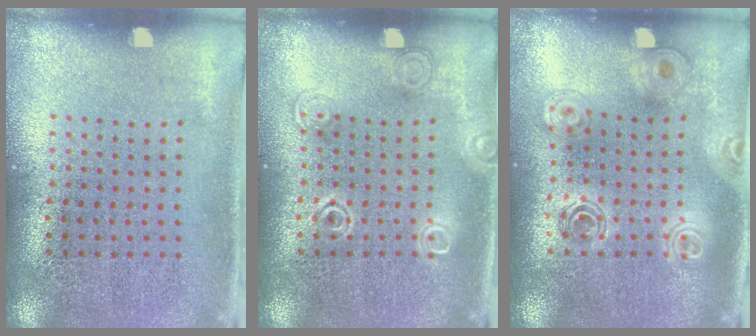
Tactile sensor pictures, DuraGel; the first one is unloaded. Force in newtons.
{"total": 1.7, "press": 1.7, "slide": 0.3}
{"total": 1.5, "press": 1.4, "slide": 0.7}